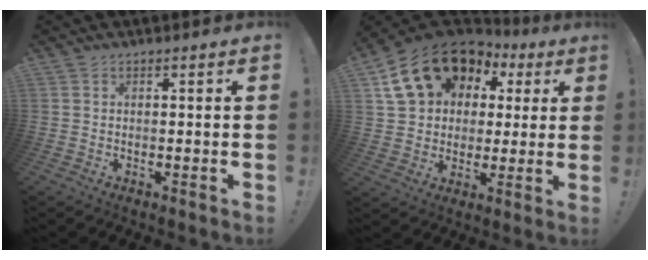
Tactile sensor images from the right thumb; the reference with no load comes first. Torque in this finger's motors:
{"motor_torque": [0.99, 2.71, 1.88, 0.16, 0.14]}